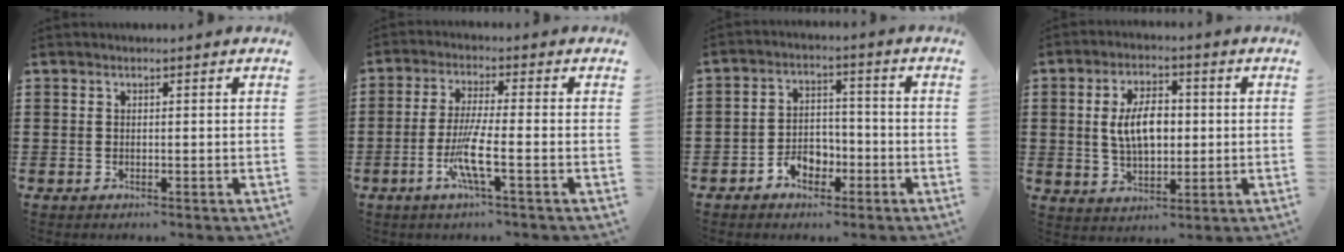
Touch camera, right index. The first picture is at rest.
{"total": 6.9, "force": [-2.5, 0.2, 6.4], "torque": [-0.141, -0.023, -0.055]}
{"total": 4.6, "force": [-2.8, 3.0, 2.1], "torque": [-0.039, 0.008, -0.053]}
{"total": 7.3, "force": [0.5, 4.0, 6.1], "torque": [-0.113, 0.005, 0.001]}